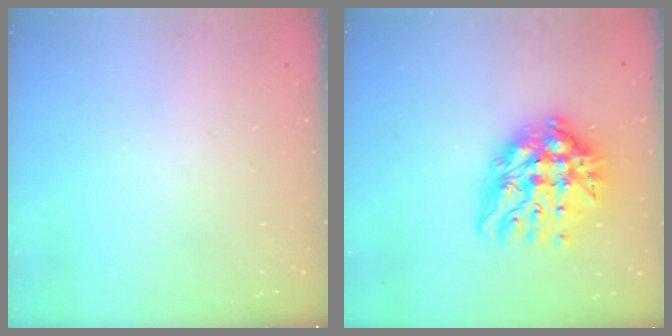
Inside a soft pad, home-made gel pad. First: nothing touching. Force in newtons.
{"total": 17.8, "press": 17.8, "slide": 1.6}